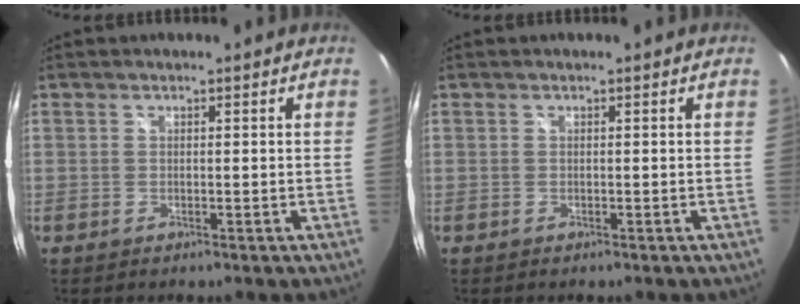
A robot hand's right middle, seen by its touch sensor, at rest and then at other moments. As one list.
[{"total": 0.0}]